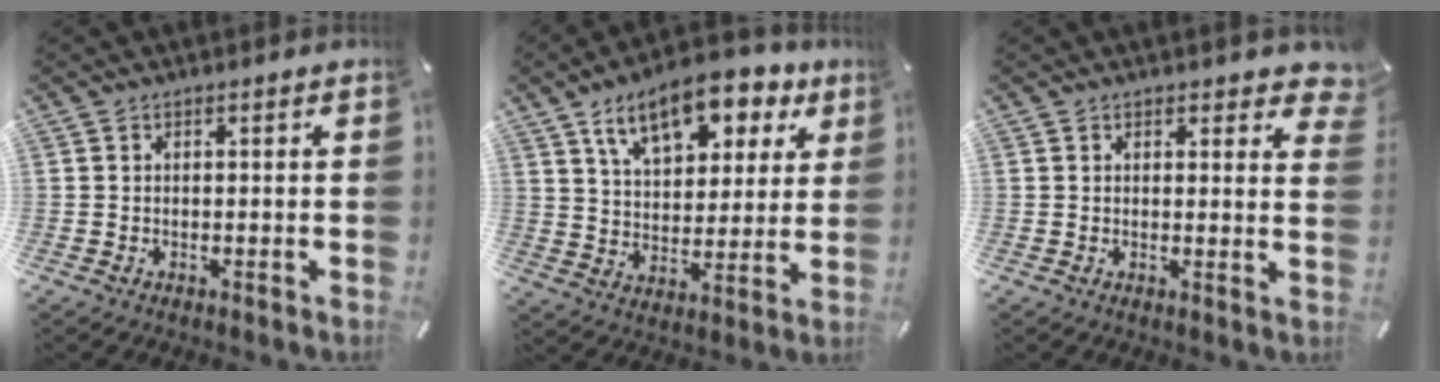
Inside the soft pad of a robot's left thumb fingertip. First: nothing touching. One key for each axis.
{"total": 14.8, "fx": 9.3, "fy": 7.8, "fz": 8.4, "tx": -0.139, "ty": -0.037, "tz": 0.162}
{"total": 2.5, "fx": 2.0, "fy": 1.1, "fz": 1.1, "tx": -0.003, "ty": -0.011, "tz": 0.030}